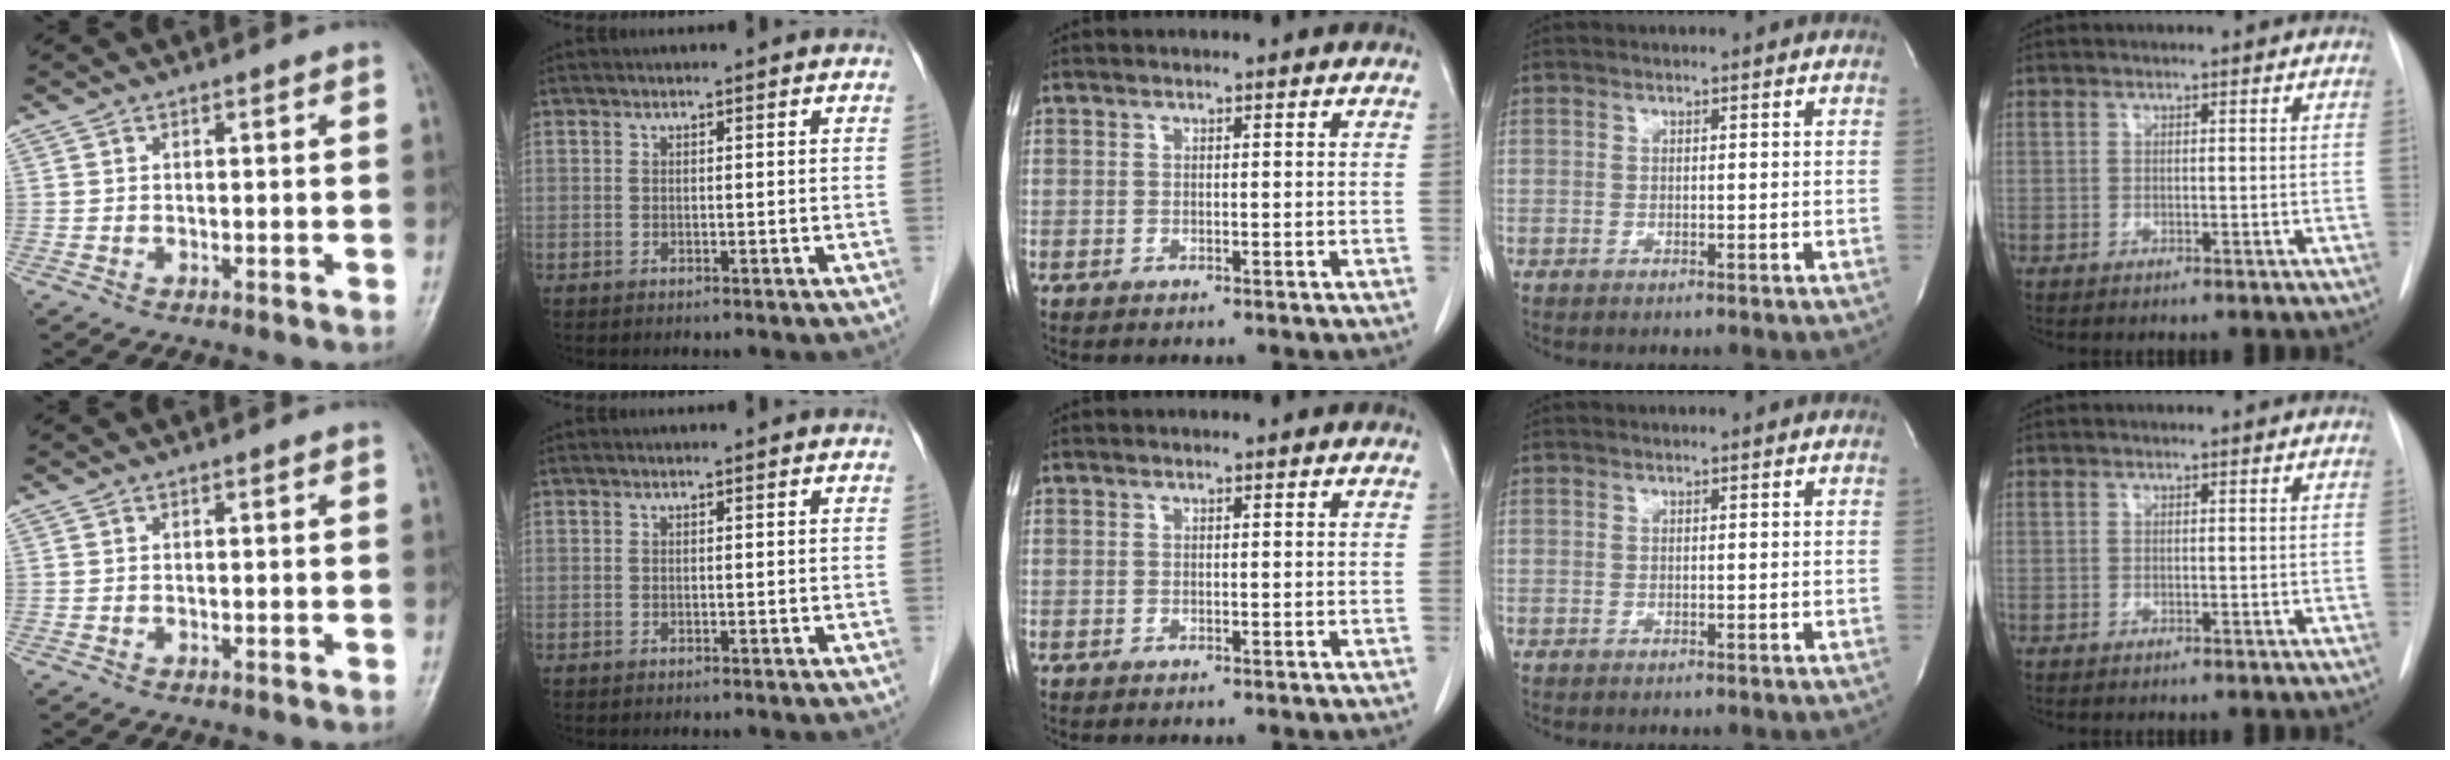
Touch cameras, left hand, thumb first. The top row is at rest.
{}